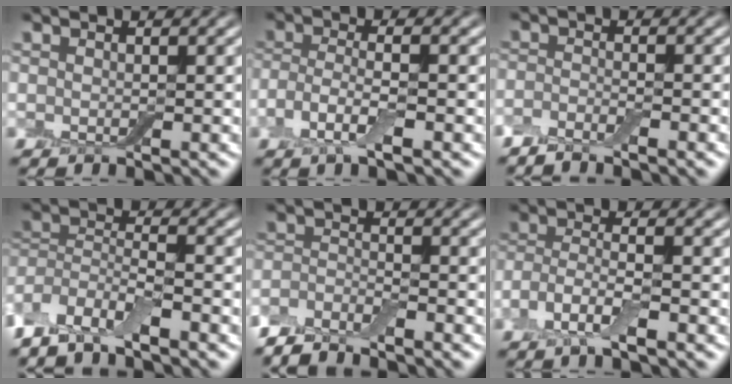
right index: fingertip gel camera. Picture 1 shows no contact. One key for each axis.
{"total": 3.3, "fx": -1.3, "fy": 0.9, "fz": 2.9, "tx": -0.064, "ty": 0.000, "tz": -0.030}
{"total": 2.4, "fx": -2.0, "fy": 0.3, "fz": 1.1, "tx": -0.025, "ty": -0.003, "tz": -0.045}
{"total": 5.2, "fx": -4.0, "fy": 1.6, "fz": 2.9, "tx": -0.060, "ty": 0.000, "tz": -0.085}
{"total": 3.7, "fx": -3.4, "fy": 0.8, "fz": 1.3, "tx": -0.025, "ty": -0.001, "tz": -0.071}
{"total": 3.6, "fx": -1.8, "fy": 1.1, "fz": 3.0, "tx": -0.066, "ty": 0.000, "tz": -0.040}